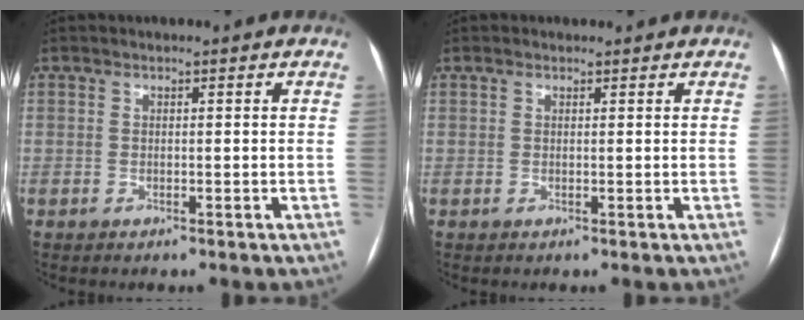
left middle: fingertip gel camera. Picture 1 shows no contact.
{"total": 1.0, "force": [0.8, 0.6, 0.4], "torque": [-0.015, 0.017, 0.012]}